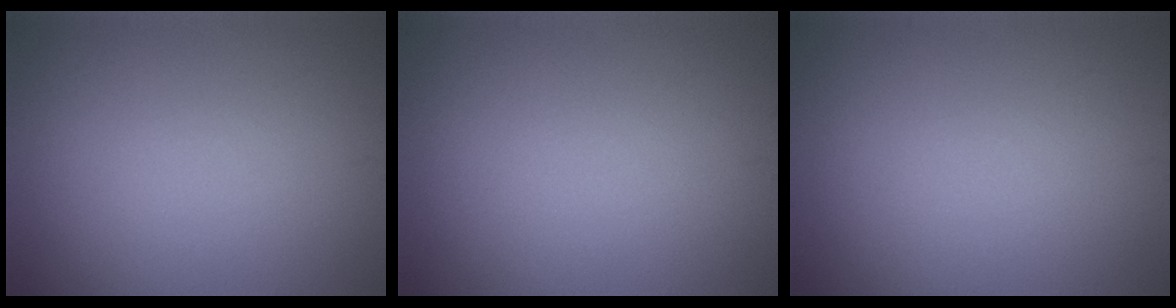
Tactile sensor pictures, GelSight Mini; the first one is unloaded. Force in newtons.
{"total": 0.0}
{"total": 0.0}